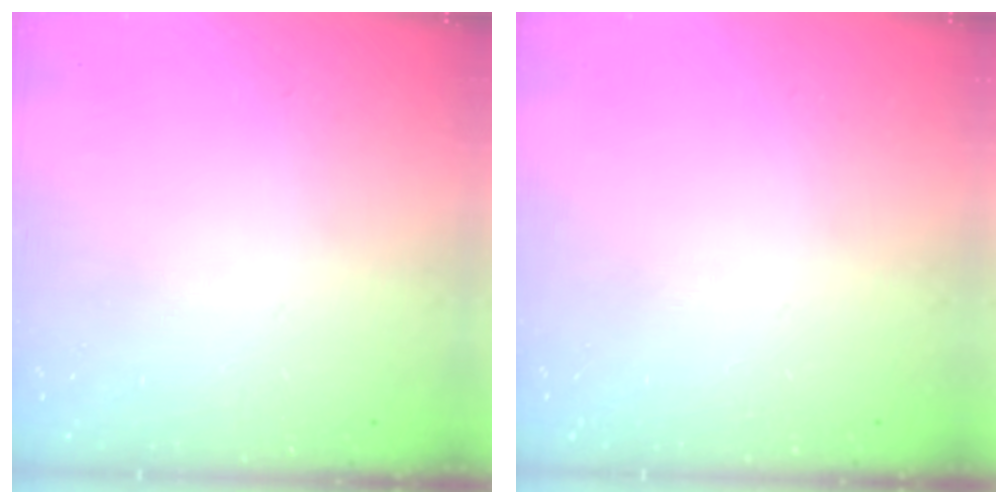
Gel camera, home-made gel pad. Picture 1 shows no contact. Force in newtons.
{"total": 0.0}